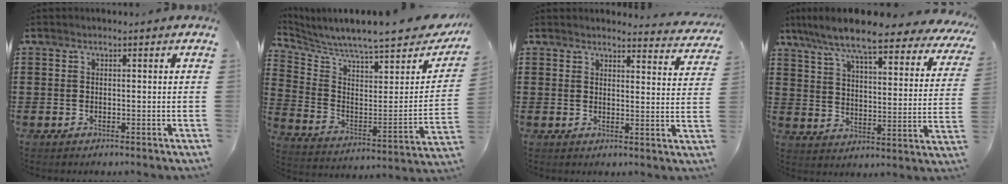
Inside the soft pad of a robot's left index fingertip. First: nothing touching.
{"total": 7.2, "force": [6.6, 0.1, 2.9], "torque": [-0.082, -0.068, 0.106]}
{"total": 3.1, "force": [3.0, 0.4, 0.5], "torque": [-0.013, -0.016, 0.053]}
{"total": 9.5, "force": [8.1, 0.9, 4.9], "torque": [-0.126, -0.043, 0.138]}